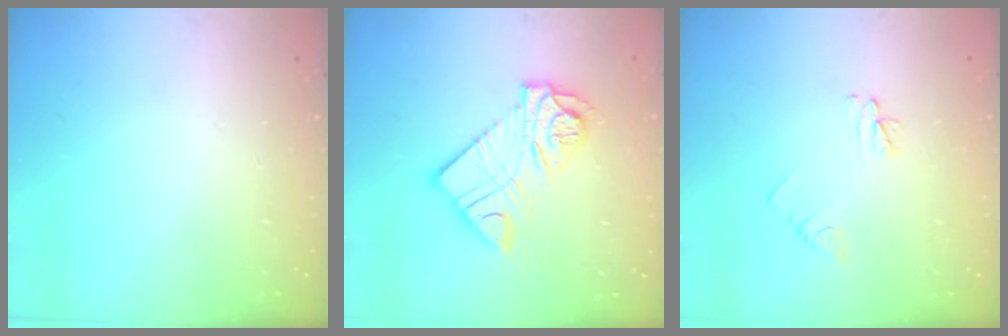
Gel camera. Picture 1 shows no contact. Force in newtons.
{"total": 13.1, "press": 13.0, "slide": 1.3}
{"total": 3.2, "press": 3.2, "slide": 0.4}